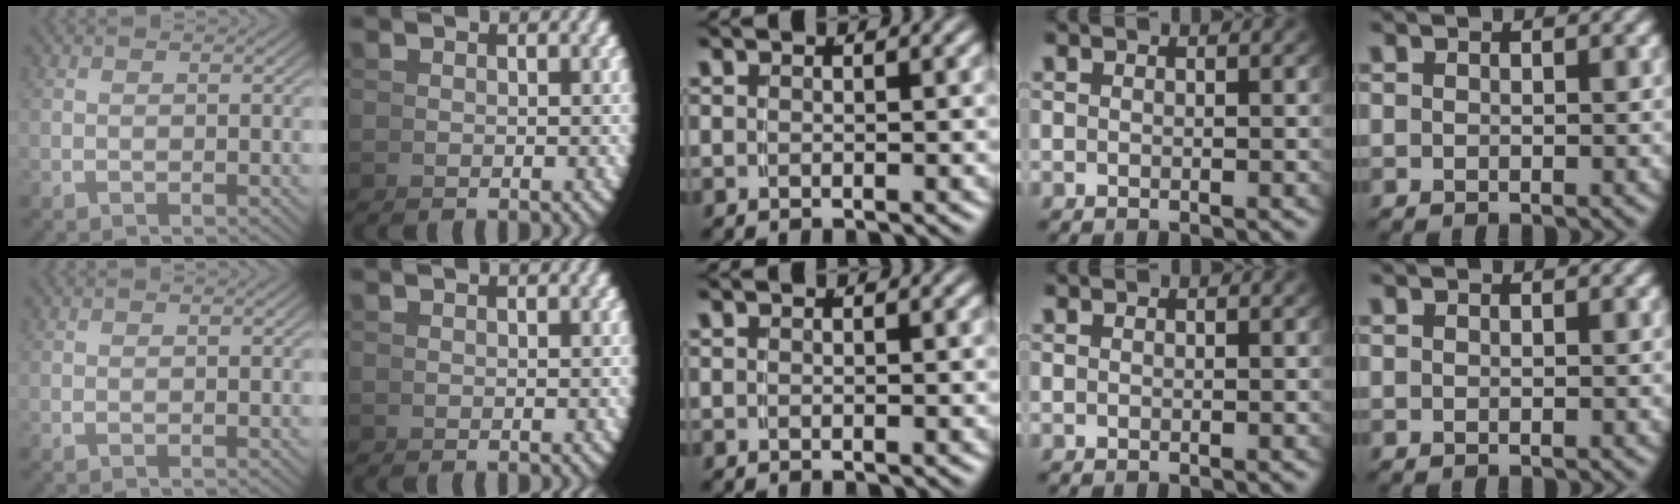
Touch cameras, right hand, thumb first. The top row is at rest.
{}